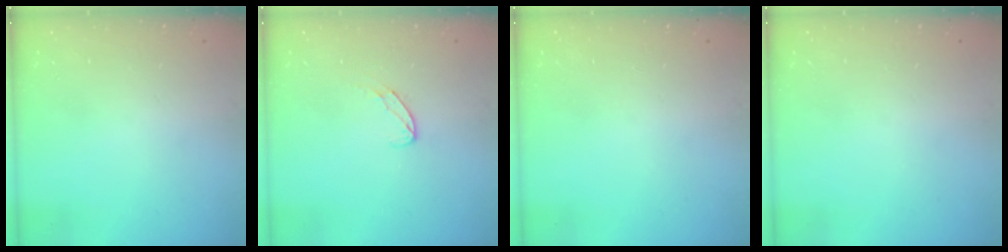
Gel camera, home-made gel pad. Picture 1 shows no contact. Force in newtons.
{"total": 6.8, "press": 6.7, "slide": 0.5}
{"total": 0.0}
{"total": 0.0}